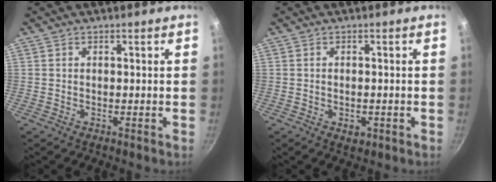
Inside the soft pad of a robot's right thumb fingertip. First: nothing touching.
{"total": 2.3, "force": [-0.9, 1.4, 1.6], "torque": [-0.024, -0.002, -0.011]}